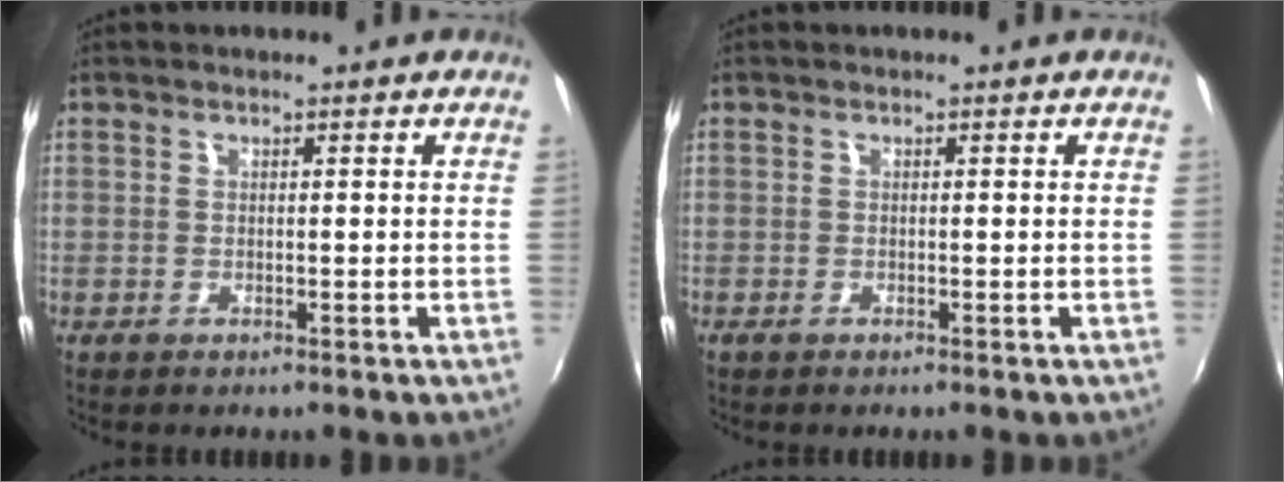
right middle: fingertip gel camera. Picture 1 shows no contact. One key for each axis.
{"total": 0.7, "fx": -0.5, "fy": 0.3, "fz": 0.4, "tx": -0.008, "ty": -0.003, "tz": -0.010}